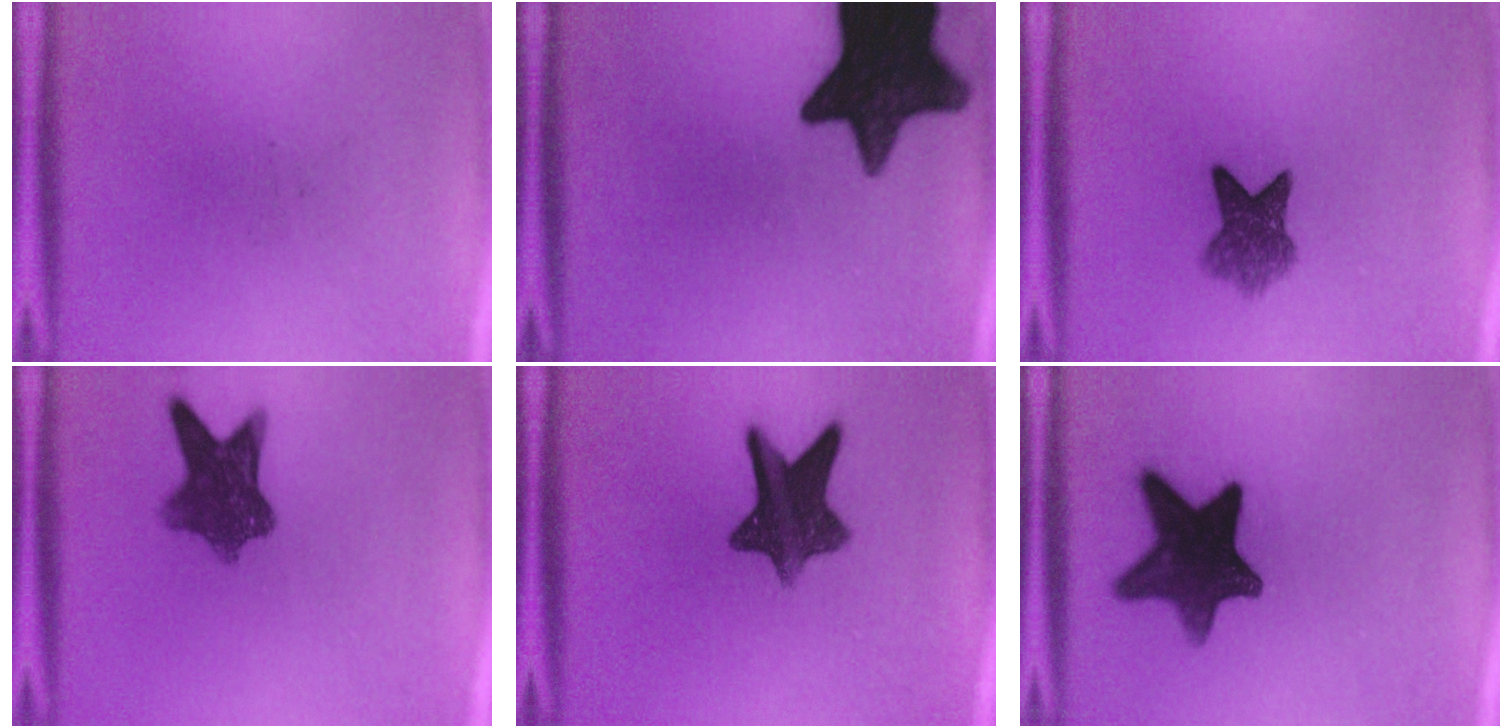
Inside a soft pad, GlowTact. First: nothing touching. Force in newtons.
{"total": 16.3}
{"total": 5.9}
{"total": 8.5}
{"total": 10.6}
{"total": 13.4}